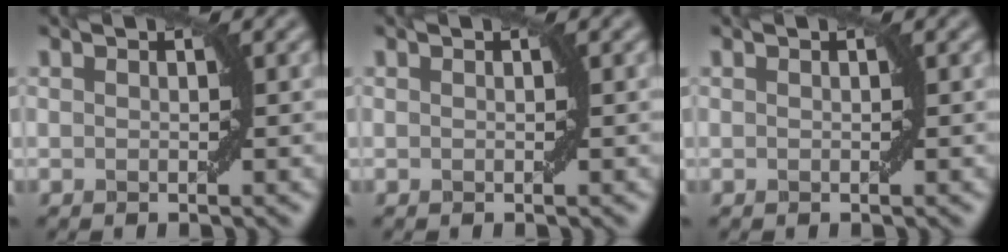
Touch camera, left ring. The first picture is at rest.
{"total": 0.0}
{"total": 0.0}